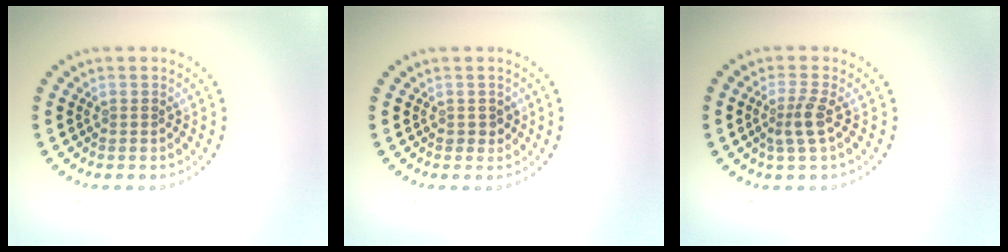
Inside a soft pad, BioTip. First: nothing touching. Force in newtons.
{"total": 0.8, "press": 0.8, "slide": 0.2}
{"total": 2.2, "press": 1.8, "slide": 1.3}